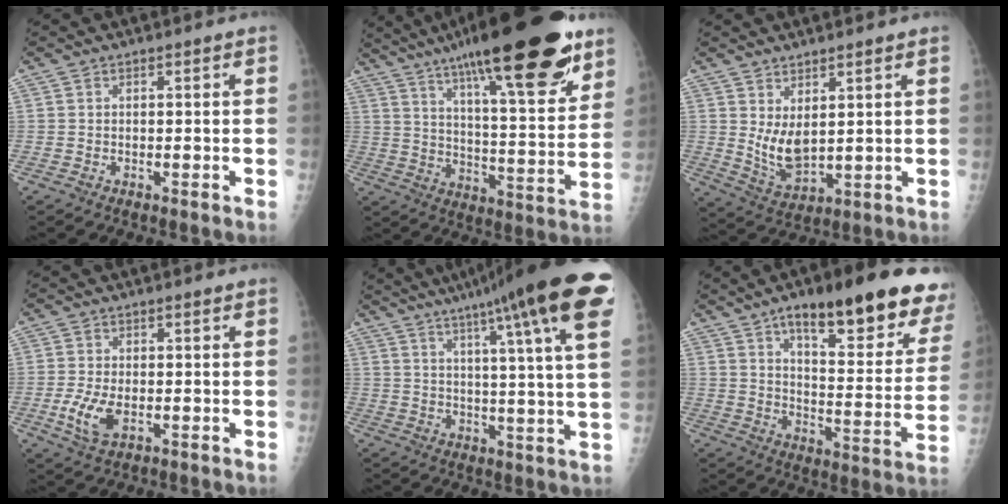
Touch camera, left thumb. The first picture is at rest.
{"total": 28.7, "force": [18.8, 6.5, 20.8], "torque": [-0.295, -0.048, 0.291]}
{"total": 7.5, "force": [2.8, 3.4, 6.0], "torque": [-0.100, -0.034, 0.064]}
{"total": 5.6, "force": [-1.3, 2.9, 4.6], "torque": [-0.105, -0.008, -0.022]}
{"total": 23.1, "force": [13.2, 2.0, 18.8], "torque": [-0.270, -0.022, 0.168]}
{"total": 24.7, "force": [15.3, 7.3, 18.0], "torque": [-0.200, -0.051, 0.212]}